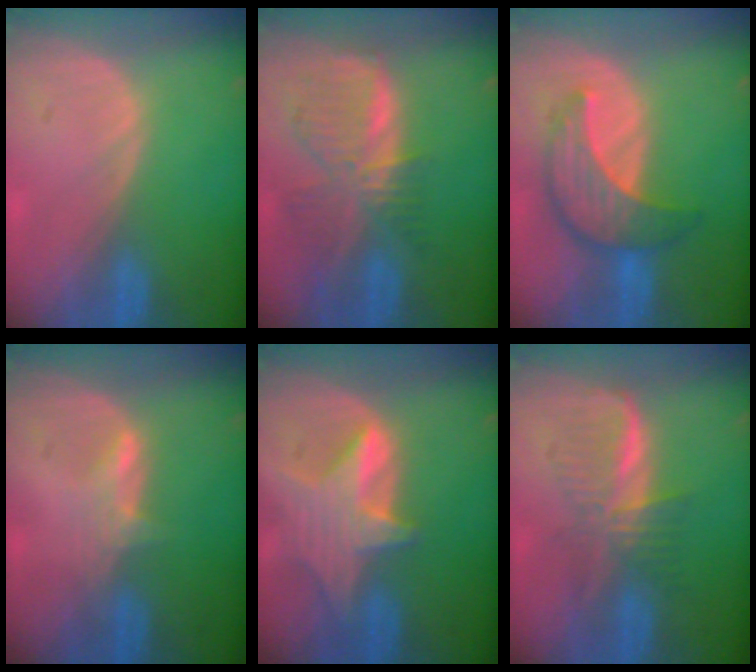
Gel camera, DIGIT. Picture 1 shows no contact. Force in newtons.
{"total": 8.7, "press": 7.5, "slide": 4.3}
{"total": 8.0, "press": 7.6, "slide": 2.4}
{"total": 2.6, "press": 2.5, "slide": 0.3}
{"total": 7.1, "press": 6.8, "slide": 1.9}
{"total": 6.0, "press": 5.9, "slide": 0.7}